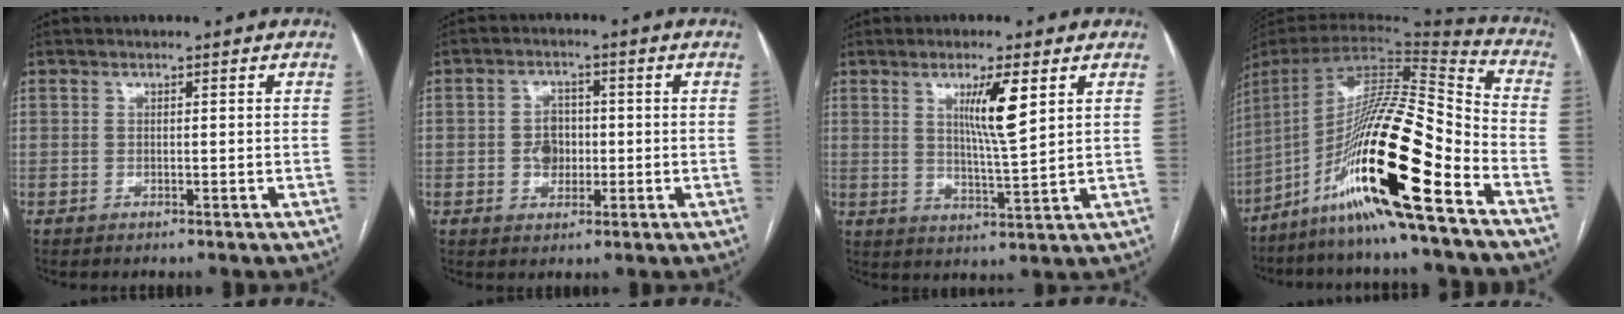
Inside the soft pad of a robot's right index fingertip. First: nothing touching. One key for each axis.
{"total": 4.2, "fx": -0.4, "fy": 3.4, "fz": 2.4, "tx": -0.037, "ty": 0.009, "tz": -0.003}
{"total": 7.2, "fx": 2.9, "fy": 0.0, "fz": 6.6, "tx": -0.116, "ty": -0.011, "tz": 0.052}
{"total": 22.6, "fx": -11.8, "fy": 0.3, "fz": 19.2, "tx": -0.353, "ty": -0.012, "tz": -0.216}